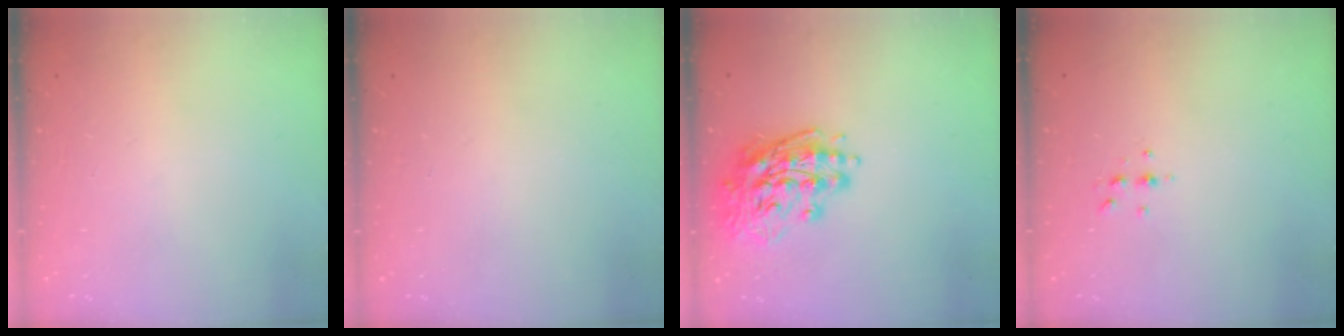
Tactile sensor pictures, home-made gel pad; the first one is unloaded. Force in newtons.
{"total": 0.0}
{"total": 16.2, "press": 16.0, "slide": 2.6}
{"total": 4.4, "press": 4.3, "slide": 0.5}